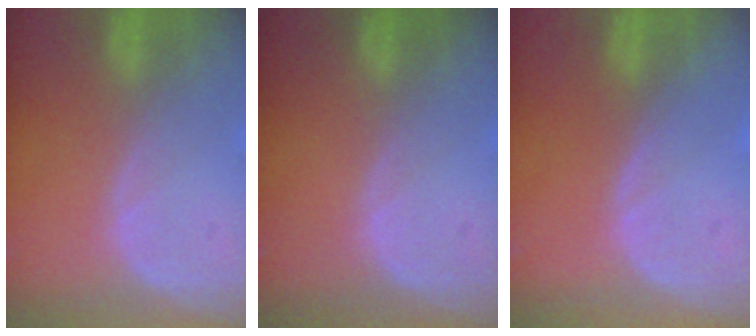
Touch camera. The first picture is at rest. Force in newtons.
{"total": 0.0}
{"total": 0.0}